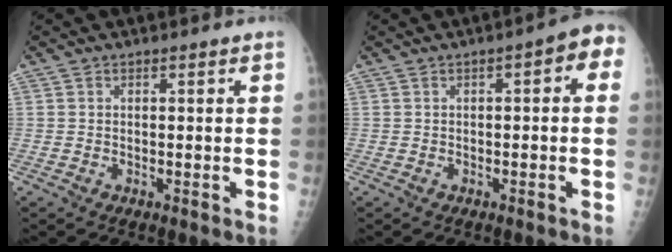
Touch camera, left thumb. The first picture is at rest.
{"total": 4.9, "force": [0.6, 2.0, 4.4], "torque": [-0.038, 0.023, -0.004]}